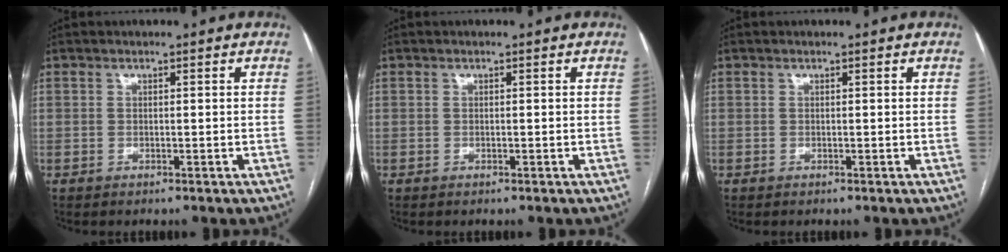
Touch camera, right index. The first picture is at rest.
{"total": 0.0}
{"total": 0.0}